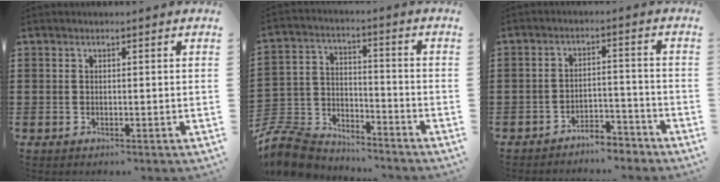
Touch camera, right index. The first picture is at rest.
{"total": 8.6, "force": [-8.1, 2.3, 1.8], "torque": [-0.057, 0.011, -0.164]}
{"total": 4.3, "force": [-4.2, 0.5, 0.5], "torque": [-0.011, 0.008, -0.087]}